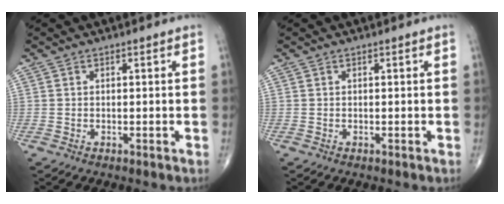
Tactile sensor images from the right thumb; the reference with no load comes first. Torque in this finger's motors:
{"motor_torque": [-0.01, 0.01, -0.03, 0.03, 0.00]}